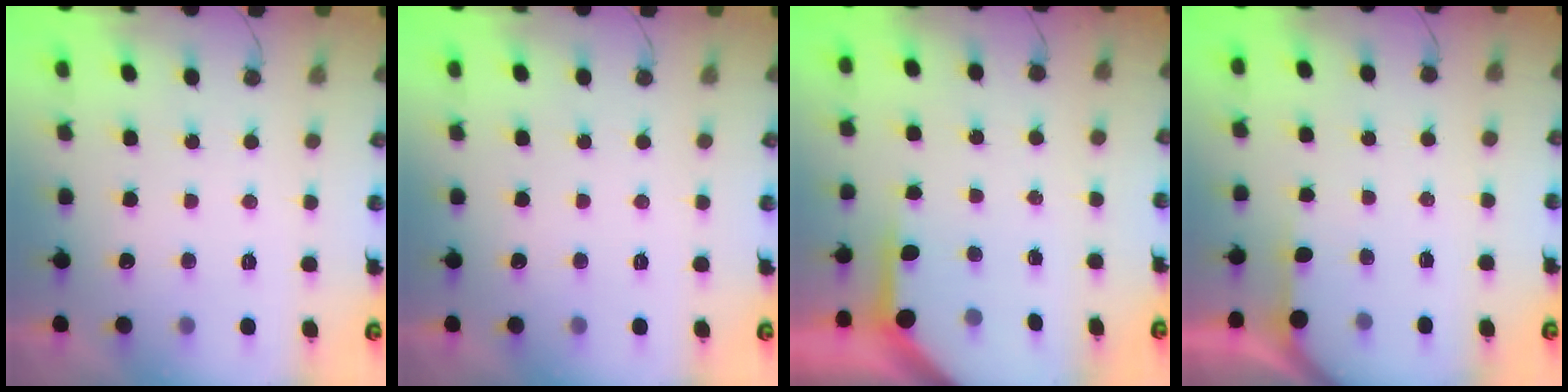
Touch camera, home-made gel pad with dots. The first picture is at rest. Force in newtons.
{"total": 0.0}
{"total": 3.9, "press": 3.8, "slide": 0.4}
{"total": 2.4, "press": 2.4, "slide": 0.3}